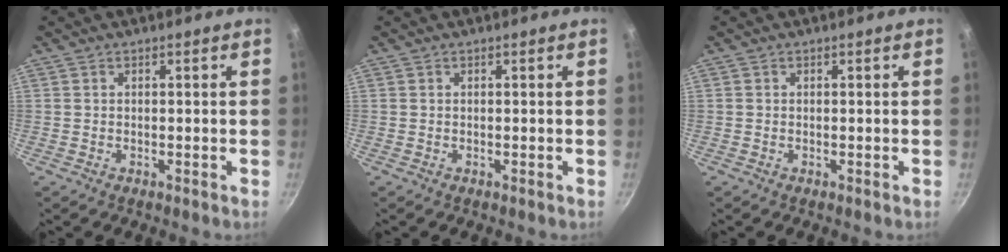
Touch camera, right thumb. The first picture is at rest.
{"total": 0.0}
{"total": 0.0}